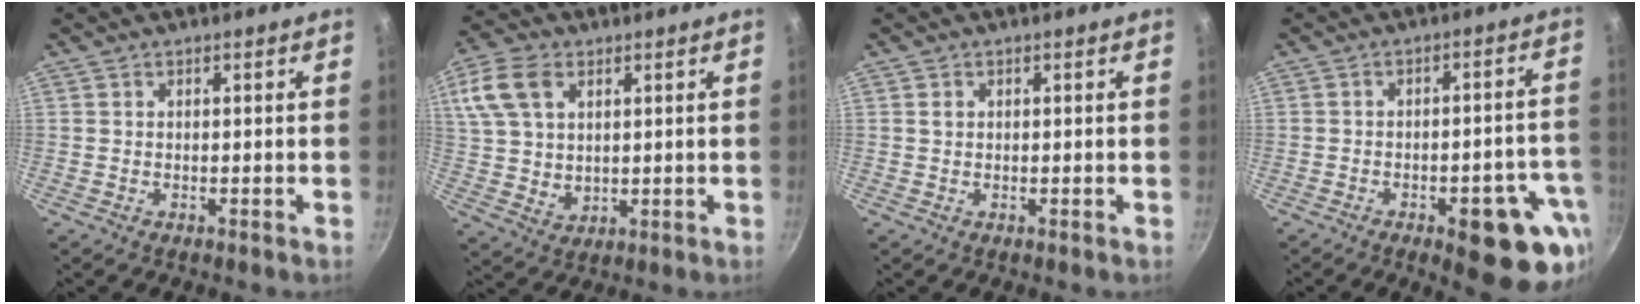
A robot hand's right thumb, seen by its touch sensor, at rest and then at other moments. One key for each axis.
{"total": 13.3, "fx": 5.1, "fy": 9.0, "fz": 8.3, "tx": -0.164, "ty": -0.003, "tz": 0.099}
{"total": 0.8, "fx": 0.2, "fy": 0.7, "fz": 0.4, "tx": -0.005, "ty": 0.002, "tz": 0.003}
{"total": 15.2, "fx": -6.8, "fy": 5.7, "fz": 12.3, "tx": -0.098, "ty": 0.028, "tz": -0.082}